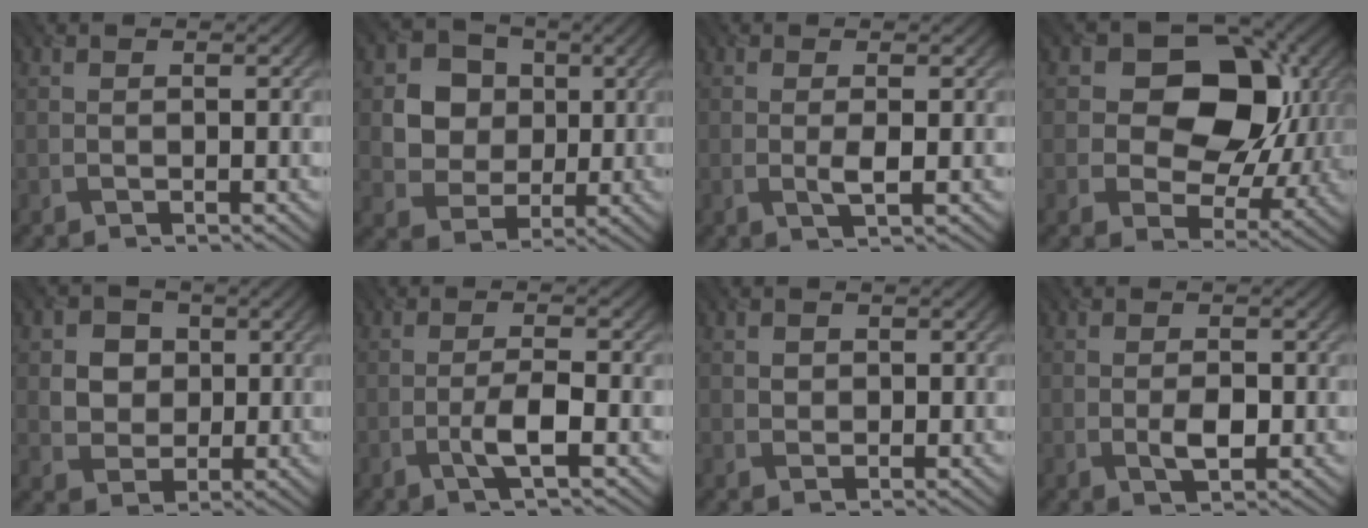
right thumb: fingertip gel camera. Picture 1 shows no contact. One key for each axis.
{"total": 7.7, "fx": 1.5, "fy": 6.7, "fz": 3.3, "tx": -0.090, "ty": 0.000, "tz": 0.019}
{"total": 1.9, "fx": -0.1, "fy": 0.4, "fz": 1.8, "tx": -0.039, "ty": -0.001, "tz": -0.004}
{"total": 15.8, "fx": 3.6, "fy": 11.2, "fz": 10.5, "tx": -0.157, "ty": 0.011, "tz": 0.061}
{"total": 5.5, "fx": 1.3, "fy": 4.8, "fz": 2.4, "tx": -0.077, "ty": -0.002, "tz": 0.013}
{"total": 3.6, "fx": -1.4, "fy": 0.5, "fz": 3.3, "tx": -0.064, "ty": 0.009, "tz": -0.033}
{"total": 1.2, "fx": 0.4, "fy": 1.1, "fz": 0.4, "tx": -0.010, "ty": -0.003, "tz": 0.006}
{"total": 2.9, "fx": -0.5, "fy": 1.5, "fz": 2.4, "tx": -0.042, "ty": -0.003, "tz": -0.007}